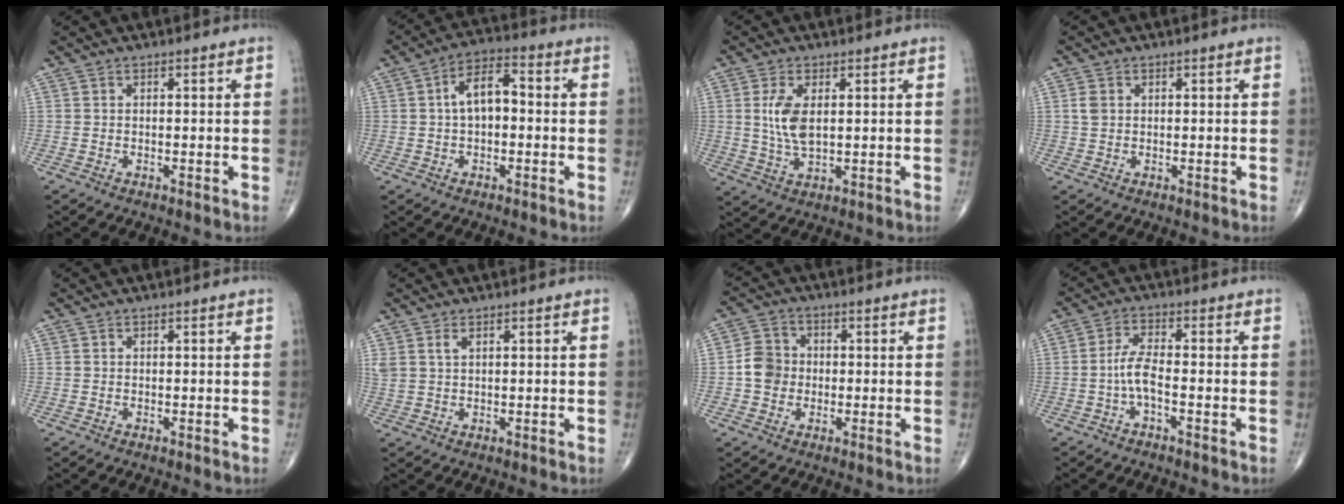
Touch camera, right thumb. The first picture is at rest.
{"total": 7.8, "force": [0.3, 4.2, 6.5], "torque": [-0.106, 0.031, -0.006]}
{"total": 6.5, "force": [1.2, 3.1, 5.7], "torque": [-0.117, -0.008, 0.027]}
{"total": 1.9, "force": [0.4, 1.5, 1.2], "torque": [-0.024, 0.003, 0.010]}
{"total": 0.0}
{"total": 2.2, "force": [1.2, 1.0, 1.5], "torque": [-0.040, 0.005, 0.034]}
{"total": 5.8, "force": [-0.6, 5.1, 2.6], "torque": [-0.030, 0.013, -0.020]}
{"total": 4.5, "force": [-1.4, 1.1, 4.1], "torque": [-0.088, 0.015, -0.033]}